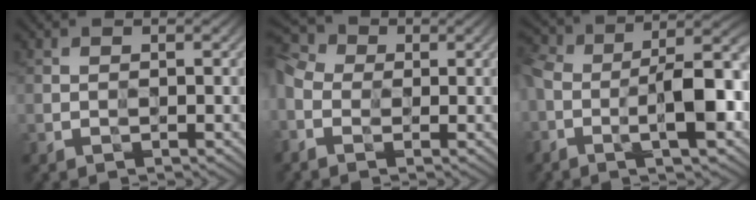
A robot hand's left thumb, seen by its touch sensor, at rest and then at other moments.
{"total": 6.2, "force": [-1.2, 4.7, 3.8], "torque": [-0.106, 0.005, -0.036]}
{"total": 11.7, "force": [-3.3, 4.8, 10.1], "torque": [-0.186, 0.004, -0.058]}